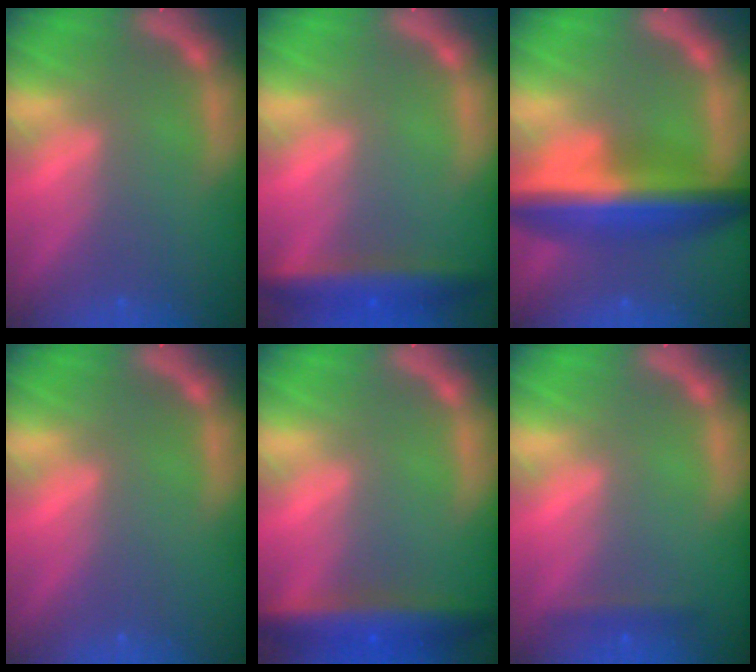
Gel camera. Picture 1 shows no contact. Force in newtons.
{"total": 5.0}
{"total": 9.5}
{"total": 0.0}
{"total": 6.0}
{"total": 1.4}